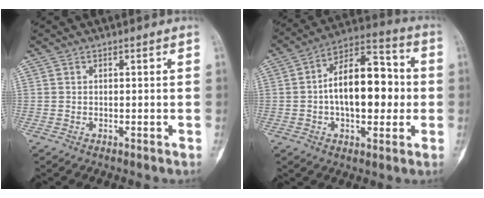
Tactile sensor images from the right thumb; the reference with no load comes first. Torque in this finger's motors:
{"motor_torque": [1.85, 2.01, 0.83, -0.60, 0.10]}